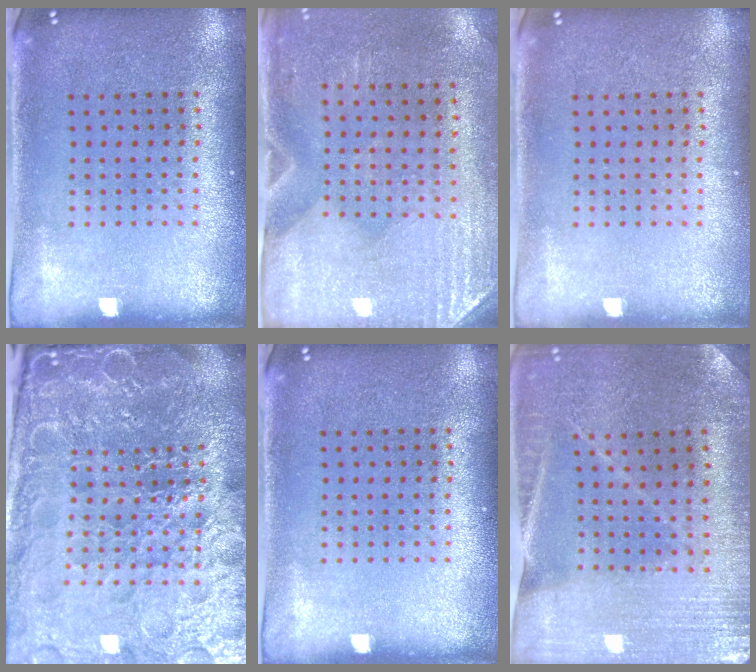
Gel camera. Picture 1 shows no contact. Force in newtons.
{"total": 2.9, "press": 2.5, "slide": 1.5}
{"total": 0.0}
{"total": 6.7, "press": 5.9, "slide": 3.1}
{"total": 0.0}
{"total": 1.2, "press": 1.2, "slide": 0.1}